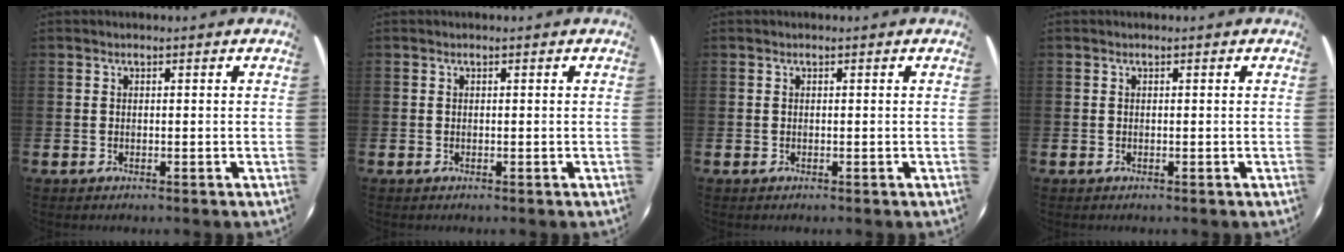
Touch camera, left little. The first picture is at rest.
{"total": 0.0}
{"total": 0.0}
{"total": 0.0}